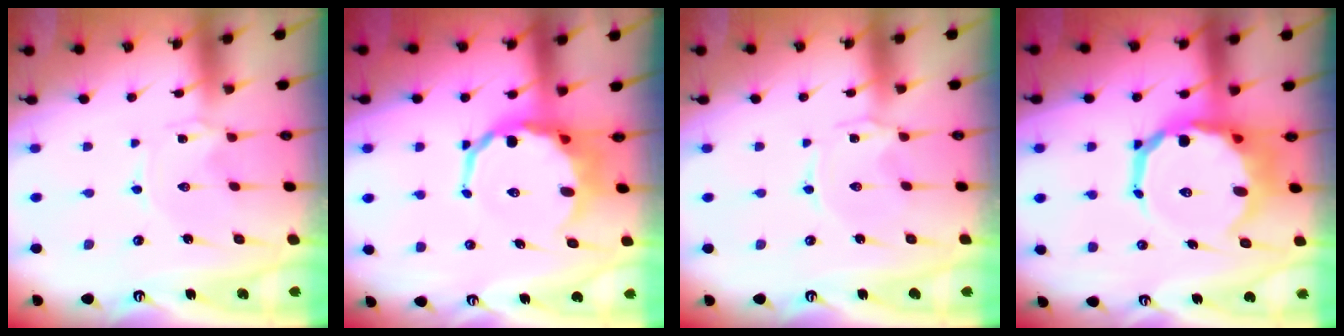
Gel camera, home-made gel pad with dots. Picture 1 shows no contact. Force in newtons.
{"total": 9.3, "press": 9.0, "slide": 2.3}
{"total": 0.0}
{"total": 15.7, "press": 15.3, "slide": 3.3}